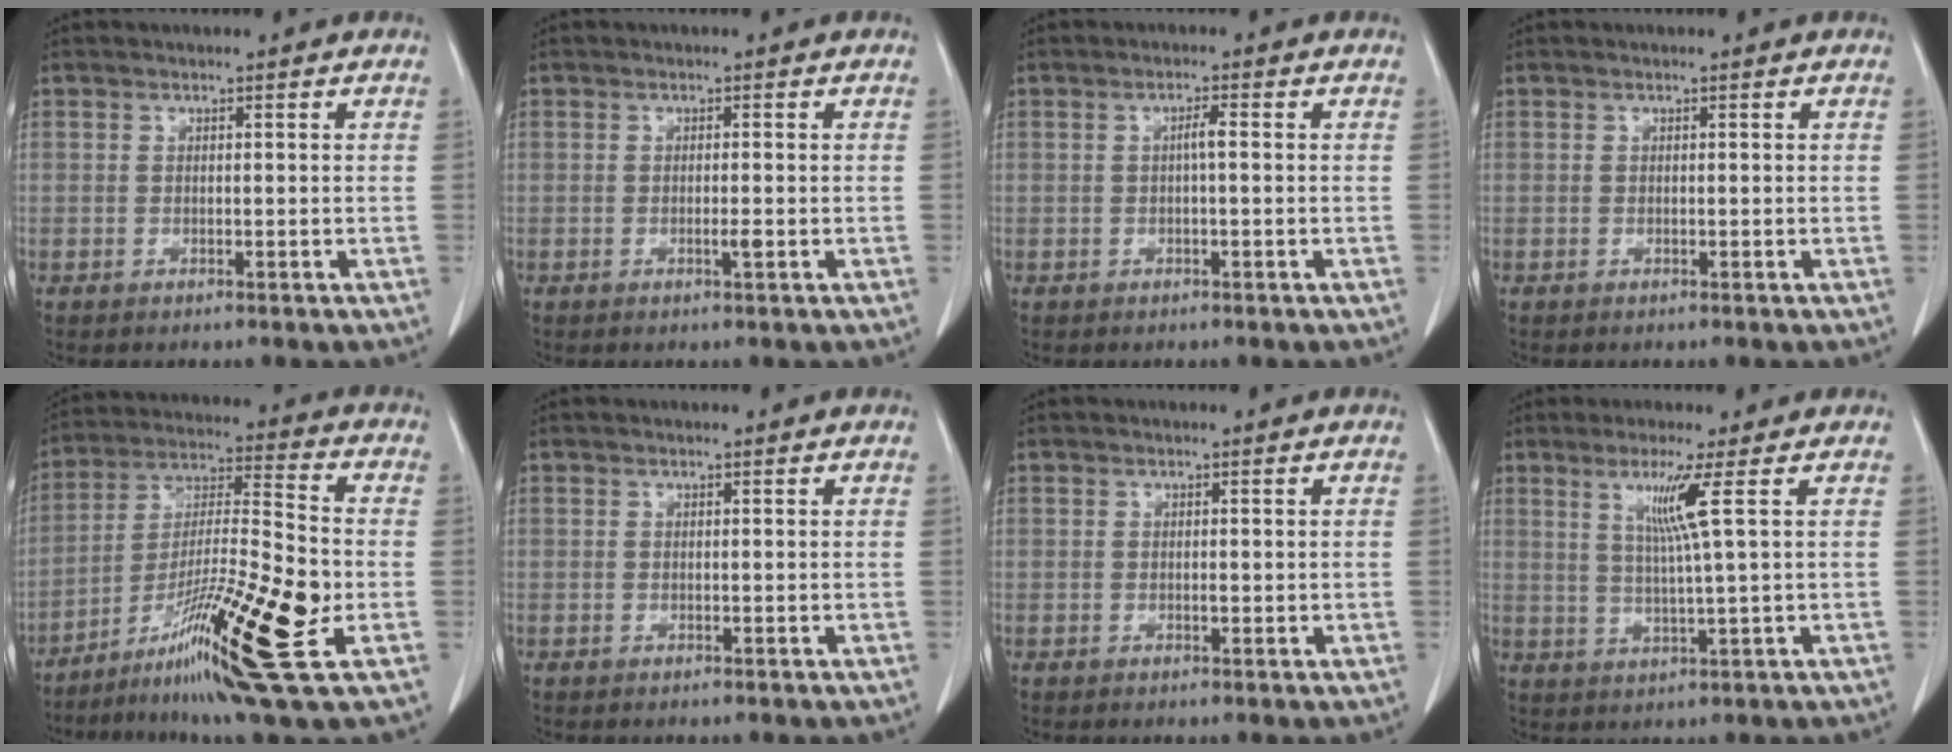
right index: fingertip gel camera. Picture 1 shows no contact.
{"total": 1.4, "force": [-0.3, 0.1, 1.3], "torque": [-0.022, -0.002, -0.006]}
{"total": 1.7, "force": [0.1, 0.1, 1.7], "torque": [-0.028, 0.004, -0.001]}
{"total": 0.0}
{"total": 19.4, "force": [-7.9, 0.7, 17.7], "torque": [-0.314, -0.026, -0.139]}
{"total": 0.0}
{"total": 0.9, "force": [-0.1, 0.4, 0.8], "torque": [-0.011, 0.000, -0.001]}
{"total": 5.4, "force": [2.1, -1.7, 4.7], "torque": [-0.093, -0.010, 0.043]}